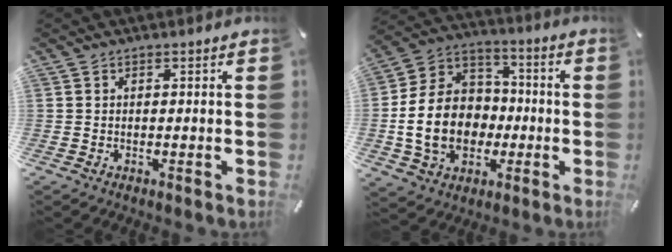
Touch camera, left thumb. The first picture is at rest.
{"total": 17.1, "force": [-3.5, 13.5, 9.9], "torque": [-0.219, 0.022, -0.060]}